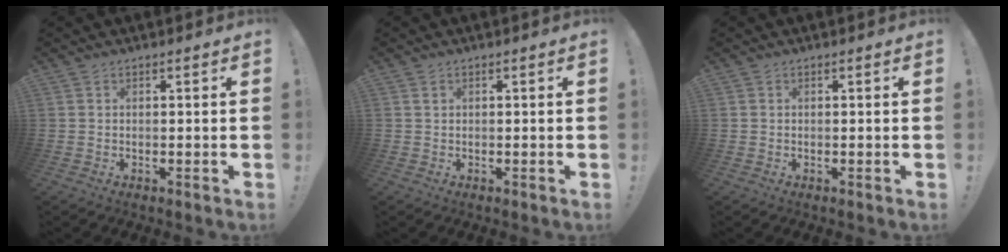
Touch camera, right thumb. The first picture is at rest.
{"total": 1.2, "force": [0.3, 1.1, 0.3], "torque": [0.009, -0.002, 0.002]}
{"total": 0.0}